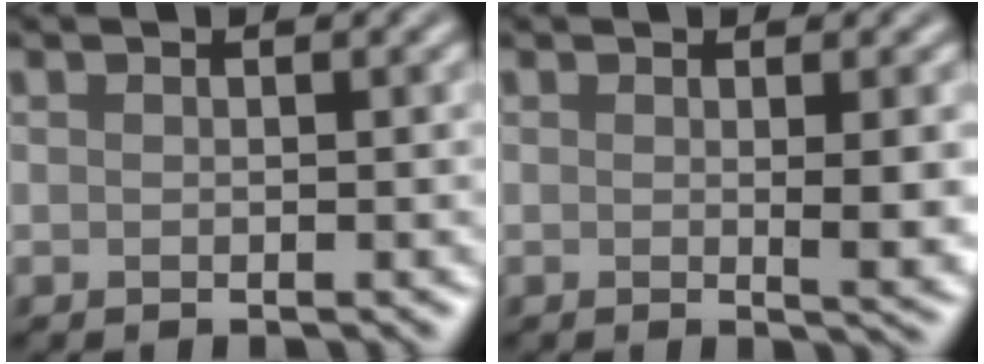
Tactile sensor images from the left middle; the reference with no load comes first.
{"total": 3.4, "force": [0.2, 0.8, 3.3], "torque": [-0.038, -0.004, 0.005]}